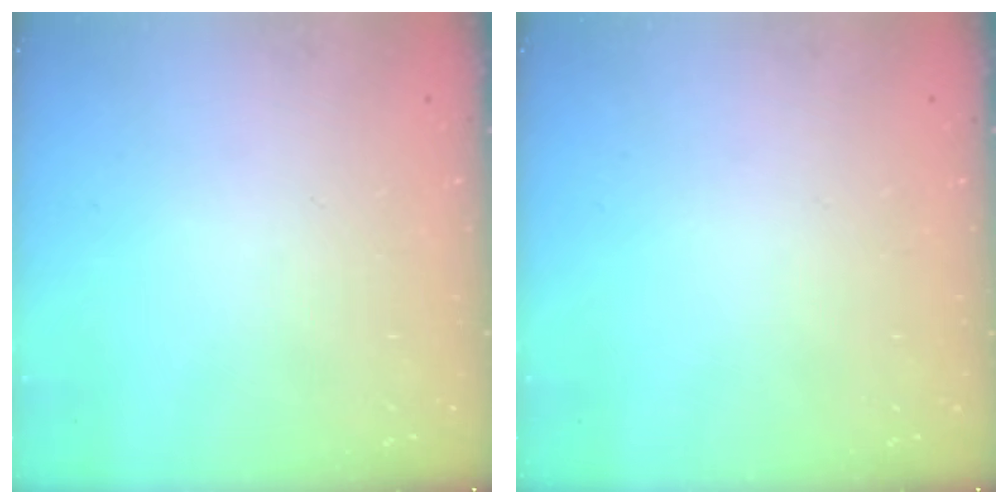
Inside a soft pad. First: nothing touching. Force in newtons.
{"total": 0.0}